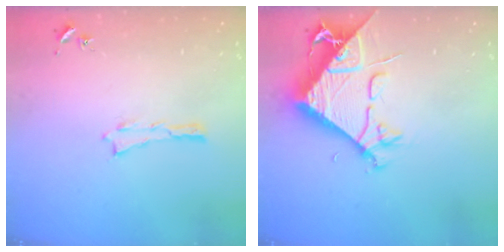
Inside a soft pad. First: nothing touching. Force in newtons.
{"total": 10.1, "press": 10.0, "slide": 1.2}